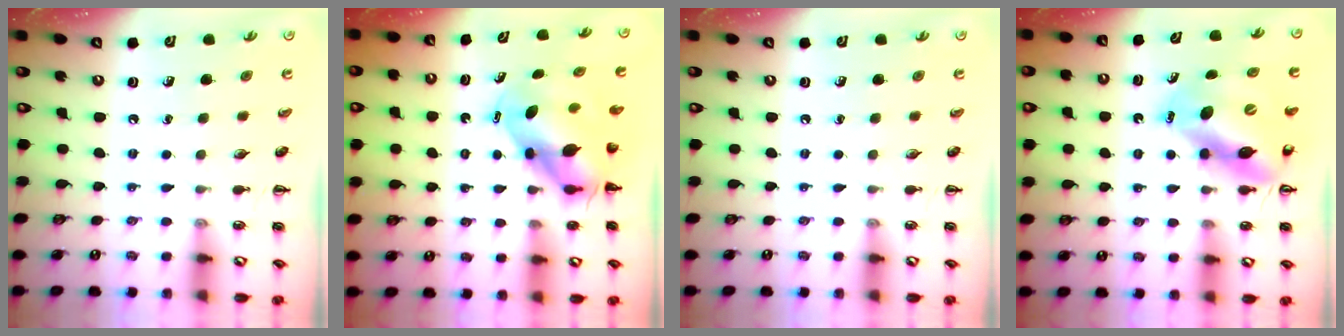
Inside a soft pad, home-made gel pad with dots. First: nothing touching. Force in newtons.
{"total": 6.6, "press": 6.3, "slide": 1.8}
{"total": 0.0}
{"total": 12.7, "press": 12.2, "slide": 3.2}